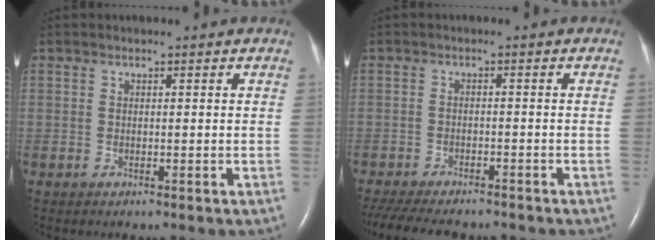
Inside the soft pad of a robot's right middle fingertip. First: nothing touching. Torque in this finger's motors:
{"motor_torque": [0.28, -0.30, 0.03, 0.04]}